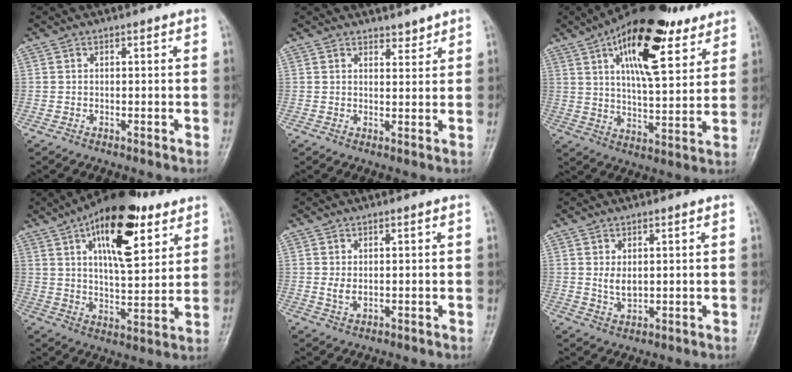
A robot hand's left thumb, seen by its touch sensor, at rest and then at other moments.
{"total": 2.3, "force": [2.1, 0.9, 0.4], "torque": [0.009, -0.017, 0.030]}
{"total": 21.6, "force": [11.0, 8.5, 16.5], "torque": [-0.230, -0.031, 0.174]}
{"total": 19.9, "force": [9.5, 8.6, 15.2], "torque": [-0.202, -0.031, 0.149]}
{"total": 2.1, "force": [0.4, 1.0, 1.8], "torque": [-0.032, -0.003, 0.014]}
{"total": 3.2, "force": [0.9, 1.7, 2.6], "torque": [-0.041, -0.012, 0.023]}